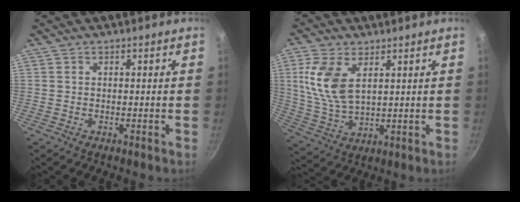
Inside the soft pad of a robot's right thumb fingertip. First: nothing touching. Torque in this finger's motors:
{"motor_torque": [-1.09, 1.50, 0.97, -0.06, 0.16]}